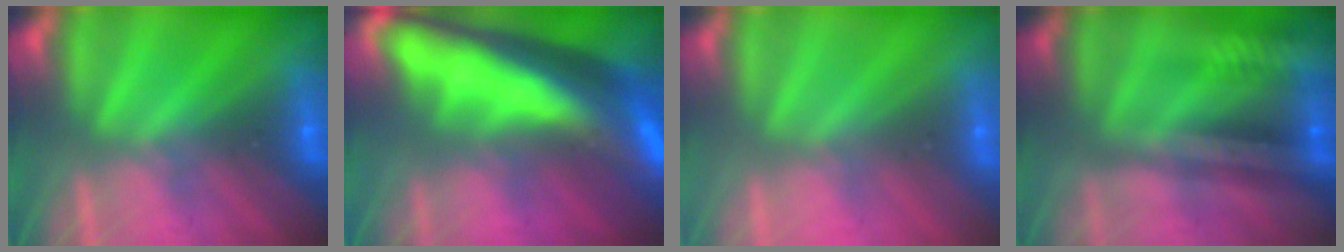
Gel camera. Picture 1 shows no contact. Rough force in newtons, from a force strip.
{"total": 6.8}
{"total": 2.6}
{"total": 2.4}